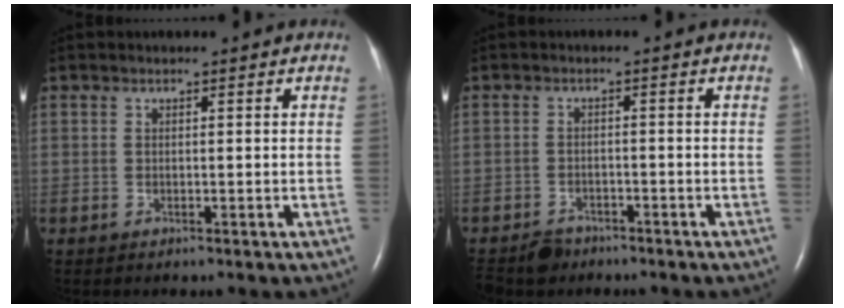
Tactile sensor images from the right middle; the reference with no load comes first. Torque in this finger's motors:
{"motor_torque": [-0.16, -0.10, -0.02, 0.00]}